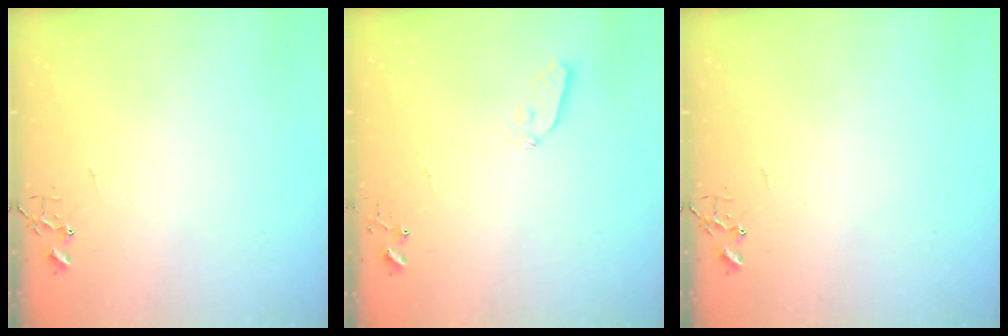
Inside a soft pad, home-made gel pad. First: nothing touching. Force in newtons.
{"total": 3.6, "press": 3.6, "slide": 0.5}
{"total": 0.0}